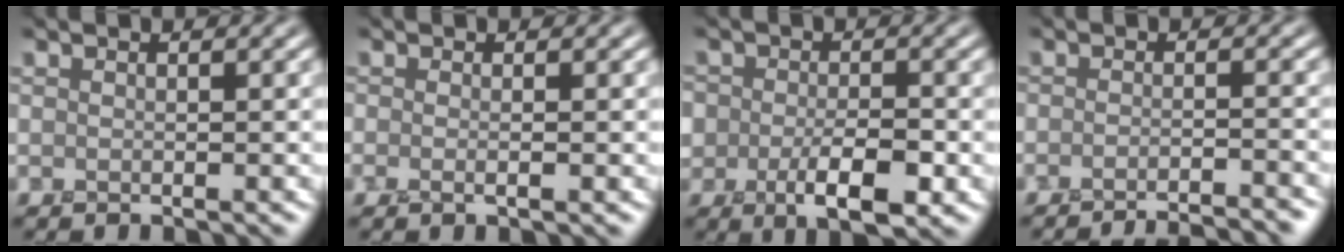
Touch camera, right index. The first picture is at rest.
{"total": 0.6, "force": [0.3, 0.1, 0.6], "torque": [-0.009, 0.000, -0.001]}
{"total": 5.1, "force": [-1.5, 3.3, 3.5], "torque": [-0.056, -0.006, -0.027]}
{"total": 4.6, "force": [-4.2, 0.6, 1.5], "torque": [0.001, 0.004, -0.060]}